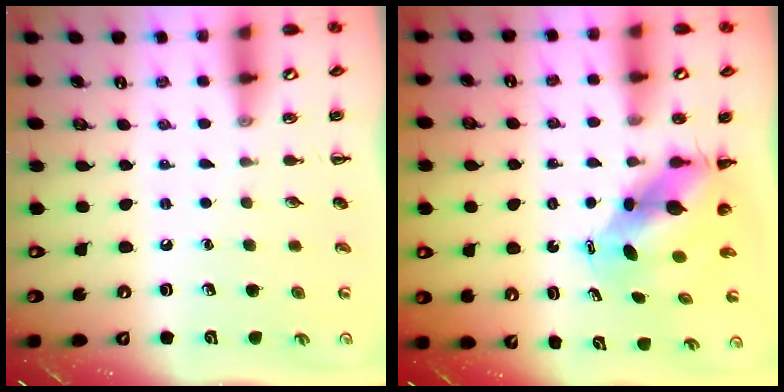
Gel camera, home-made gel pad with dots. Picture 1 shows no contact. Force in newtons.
{"total": 5.7, "press": 5.5, "slide": 1.5}